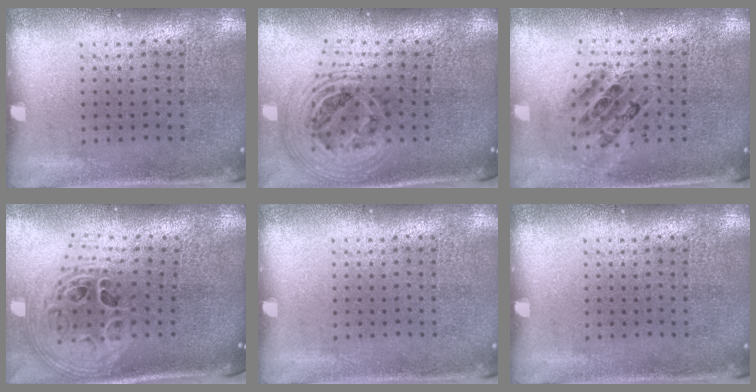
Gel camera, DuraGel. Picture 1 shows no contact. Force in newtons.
{"total": 2.5, "press": 1.8, "slide": 1.7}
{"total": 0.7, "press": 0.7, "slide": 0.1}
{"total": 3.0, "press": 2.1, "slide": 2.1}
{"total": 0.0}
{"total": 0.0}